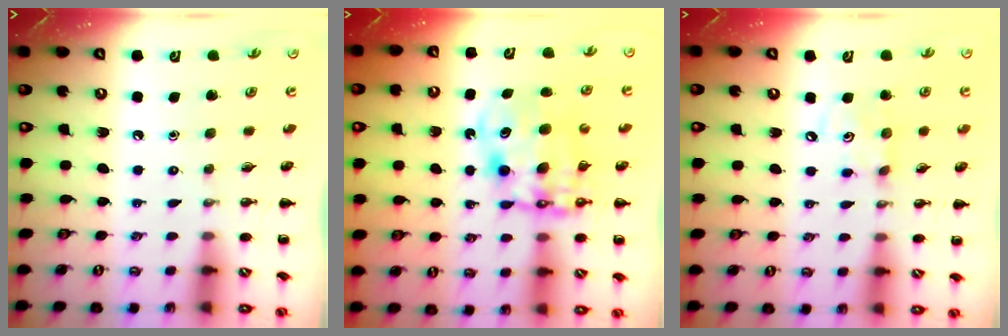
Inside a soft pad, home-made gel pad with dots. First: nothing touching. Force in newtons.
{"total": 10.5, "press": 10.1, "slide": 2.9}
{"total": 5.3, "press": 5.2, "slide": 1.0}